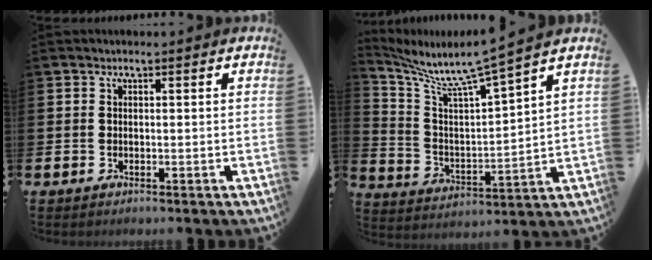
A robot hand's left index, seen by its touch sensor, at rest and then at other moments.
{"total": 7.2, "force": [6.5, 0.1, 3.2], "torque": [-0.099, -0.054, 0.103]}